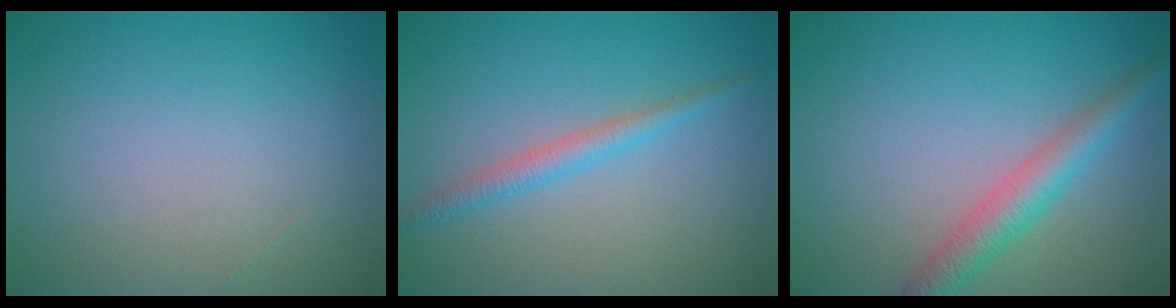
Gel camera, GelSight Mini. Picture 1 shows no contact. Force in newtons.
{"total": 2.0, "press": 2.0, "slide": 0.0}
{"total": 3.4, "press": 3.4, "slide": 0.1}